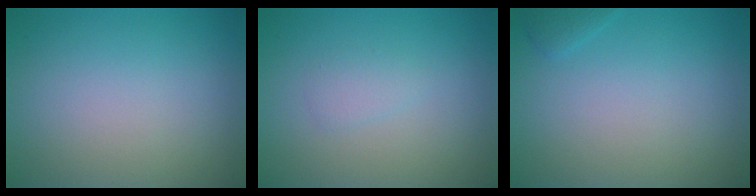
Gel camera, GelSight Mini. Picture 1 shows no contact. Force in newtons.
{"total": 1.0, "press": 1.0, "slide": 0.1}
{"total": 0.7, "press": 0.7, "slide": 0.1}